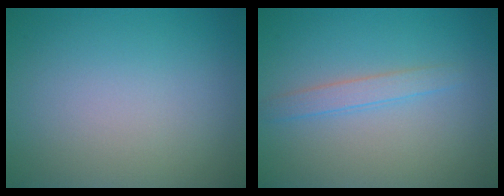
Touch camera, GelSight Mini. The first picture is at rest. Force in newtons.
{"total": 1.7, "press": 1.7, "slide": 0.1}